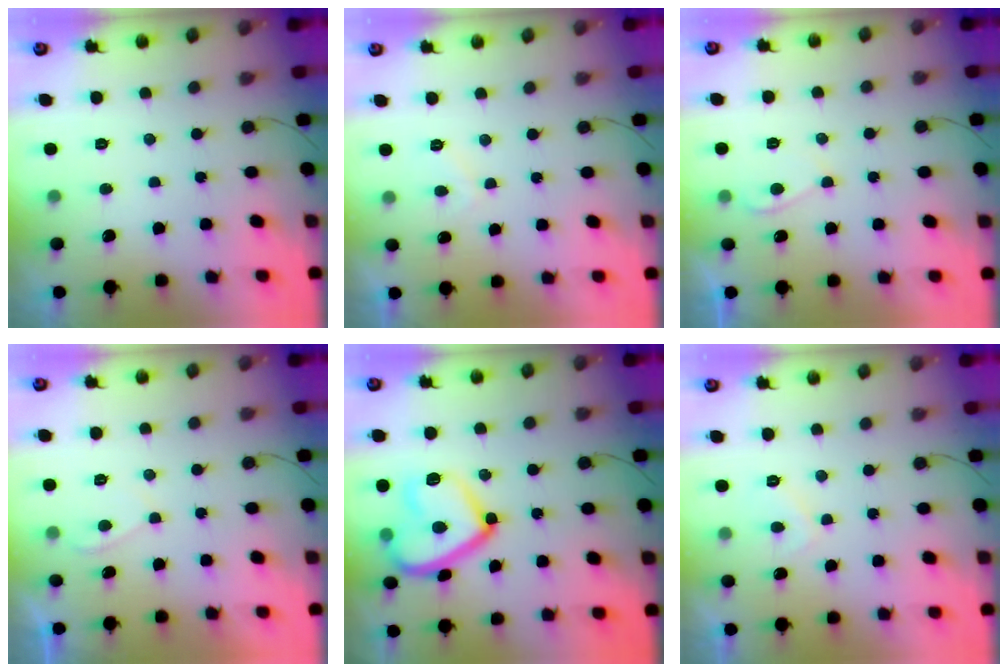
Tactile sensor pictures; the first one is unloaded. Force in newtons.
{"total": 0.9, "press": 0.7, "slide": 0.6}
{"total": 3.1, "press": 3.1, "slide": 0.5}
{"total": 1.3, "press": 1.2, "slide": 0.6}
{"total": 16.0, "press": 16.0, "slide": 0.7}
{"total": 2.1, "press": 2.0, "slide": 0.8}